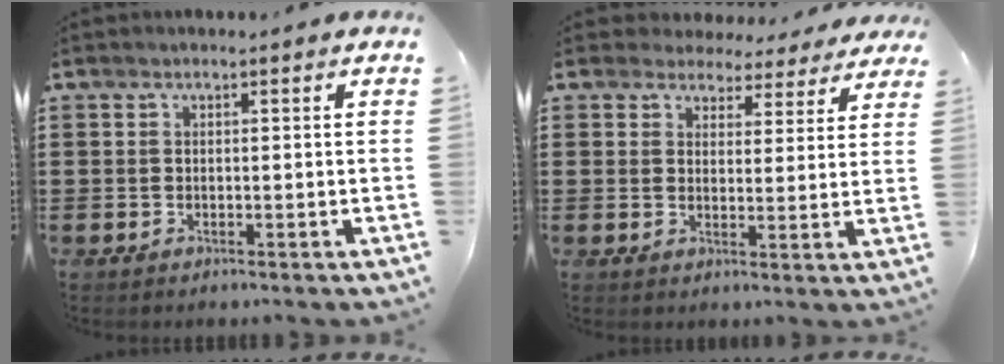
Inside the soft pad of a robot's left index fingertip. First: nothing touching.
{"total": 3.7, "force": [3.5, 1.3, 0.2], "torque": [-0.016, -0.014, 0.060]}